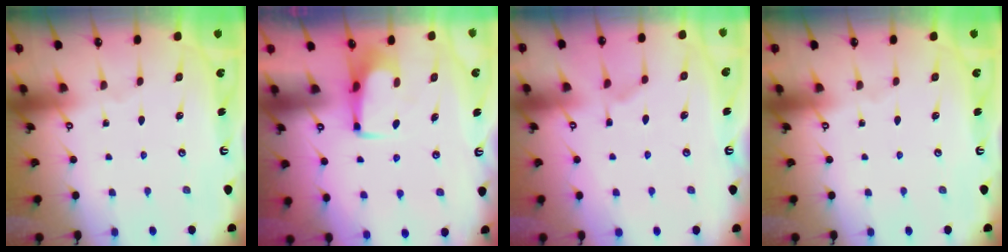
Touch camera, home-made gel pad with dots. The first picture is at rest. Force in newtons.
{"total": 1.8, "press": 1.6, "slide": 0.6}
{"total": 1.6, "press": 0.9, "slide": 1.4}
{"total": 0.0}